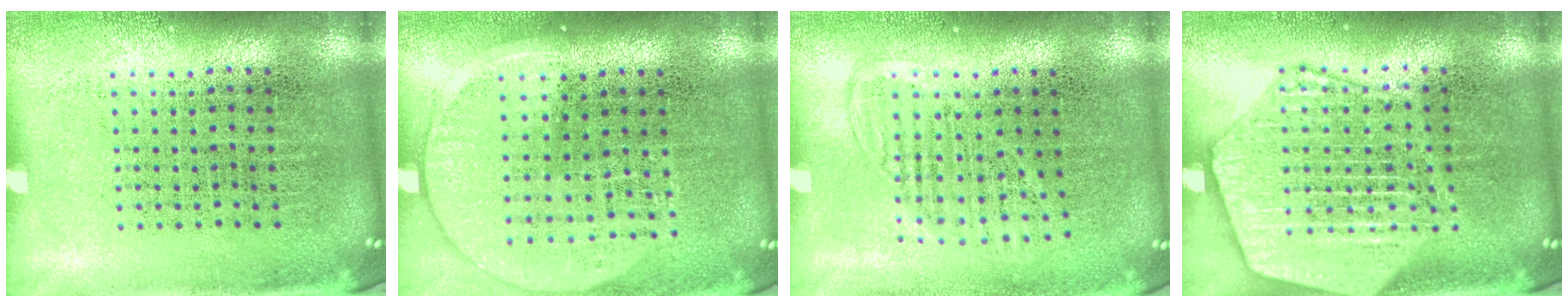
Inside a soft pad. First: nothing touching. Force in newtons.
{"total": 1.4, "press": 1.3, "slide": 0.6}
{"total": 1.3, "press": 1.2, "slide": 0.6}
{"total": 3.9, "press": 3.8, "slide": 0.4}